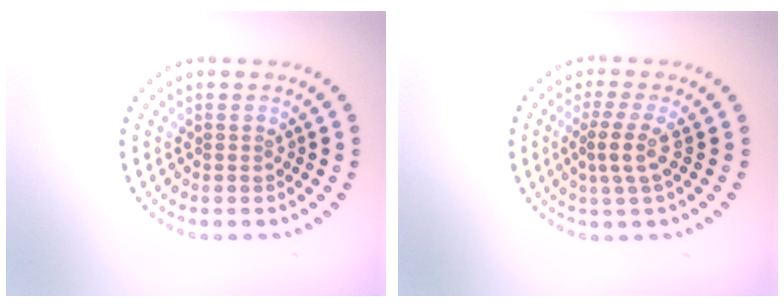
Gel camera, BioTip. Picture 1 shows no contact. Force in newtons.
{"total": 2.5, "press": 1.7, "slide": 1.8}